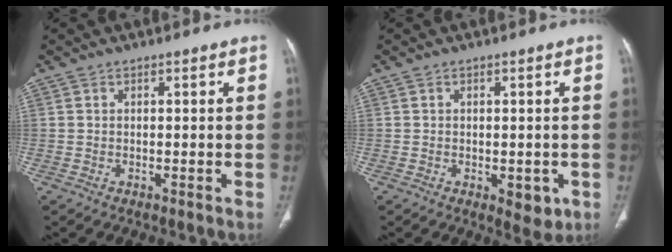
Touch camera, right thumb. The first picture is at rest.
{"total": 4.5, "force": [-1.3, 2.5, 3.4], "torque": [-0.023, -0.004, -0.009]}